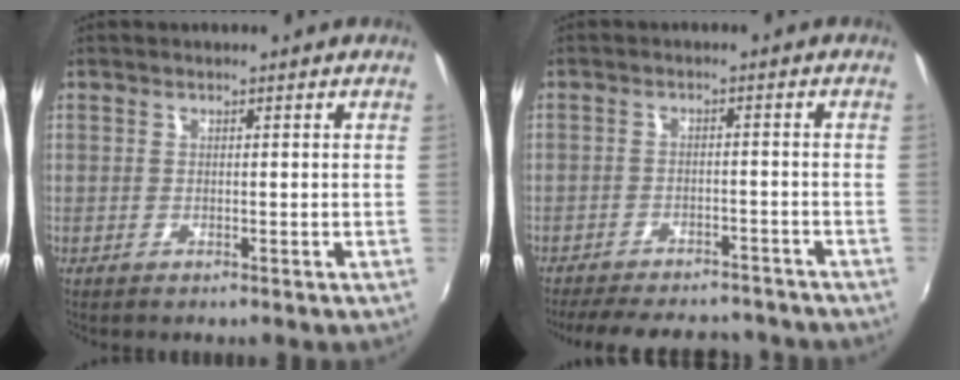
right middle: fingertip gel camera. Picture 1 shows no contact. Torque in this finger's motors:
{"motor_torque": [0.94, -1.20, 0.56, 0.13]}